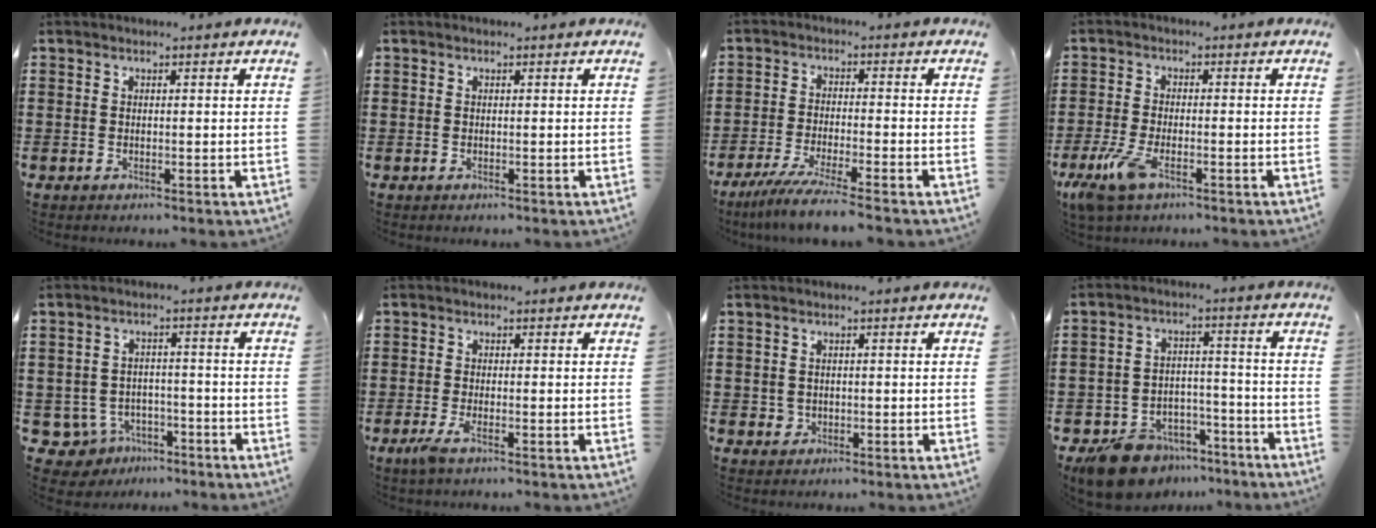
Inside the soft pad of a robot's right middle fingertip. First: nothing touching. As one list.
[{"total": 0.0}, {"total": 5.3, "force": [-4.5, -0.5, 2.8], "torque": [-0.065, -0.023, -0.088]}, {"total": 5.7, "force": [-3.2, 1.9, 4.3], "torque": [-0.110, -0.015, -0.063]}, {"total": 4.2, "force": [-3.1, 2.7, 1.0], "torque": [-0.050, 0.002, -0.066]}, {"total": 2.4, "force": [-1.0, 0.4, 2.2], "torque": [-0.051, -0.009, -0.023]}, {"total": 1.1, "force": [0.0, 1.0, 0.3], "torque": [-0.008, 0.007, -0.003]}, {"total": 8.3, "force": [-7.5, 3.2, 1.9], "torque": [-0.049, 0.029, -0.145]}]